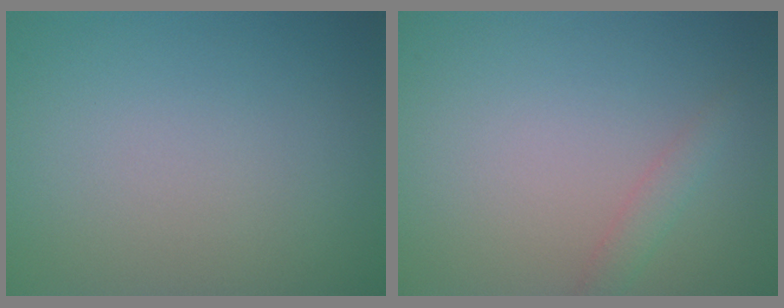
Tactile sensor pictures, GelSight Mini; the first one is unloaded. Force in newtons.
{"total": 1.3, "press": 1.3, "slide": 0.1}